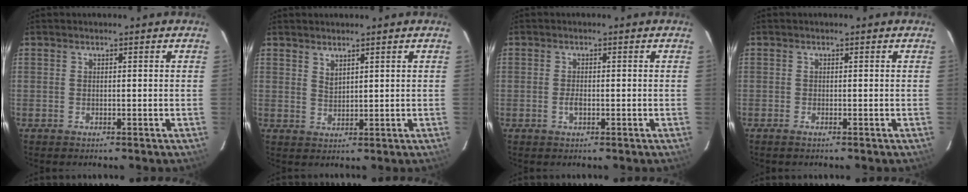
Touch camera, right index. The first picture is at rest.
{"total": 2.0, "force": [1.8, 0.6, 0.8], "torque": [-0.014, 0.001, 0.033]}
{"total": 1.8, "force": [-0.7, 0.9, 1.4], "torque": [-0.028, -0.001, -0.014]}
{"total": 0.7, "force": [-0.5, -0.1, 0.4], "torque": [-0.009, 0.000, -0.011]}